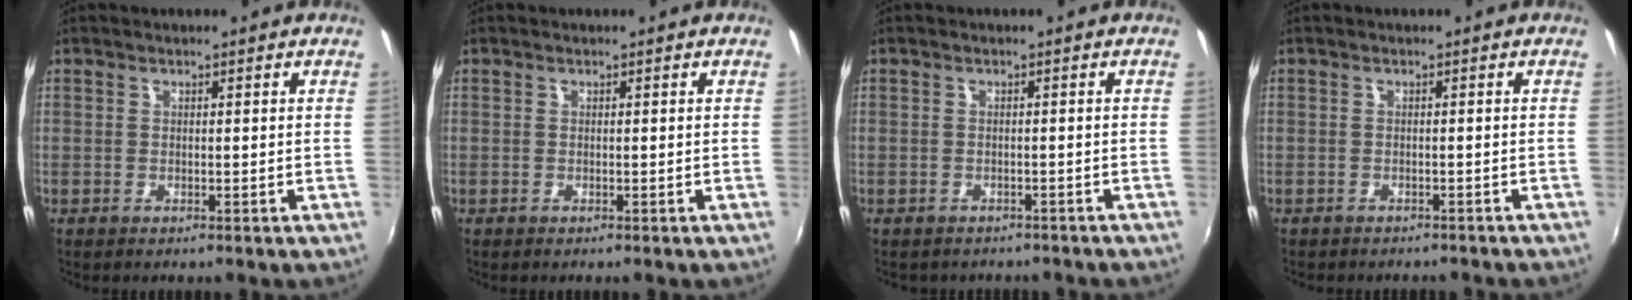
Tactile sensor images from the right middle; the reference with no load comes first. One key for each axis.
{"total": 0.0}
{"total": 3.8, "fx": -3.1, "fy": 1.8, "fz": 1.1, "tx": -0.024, "ty": -0.014, "tz": -0.038}
{"total": 3.3, "fx": -3.0, "fy": 1.1, "fz": 0.9, "tx": -0.022, "ty": -0.011, "tz": -0.039}